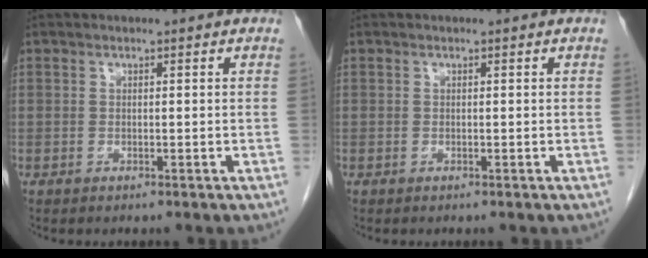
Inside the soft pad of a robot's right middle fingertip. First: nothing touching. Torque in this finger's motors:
{"motor_torque": [0.05, -0.06, -0.12, -0.04]}